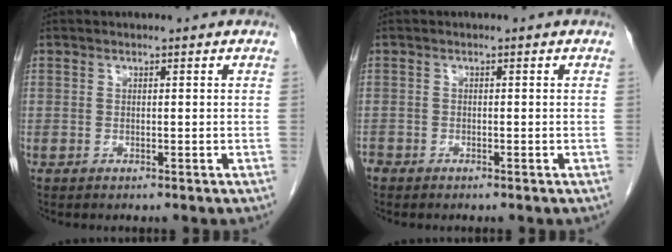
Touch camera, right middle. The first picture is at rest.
{"total": 1.5, "force": [-1.2, 0.8, 0.3], "torque": [-0.009, -0.001, -0.023]}